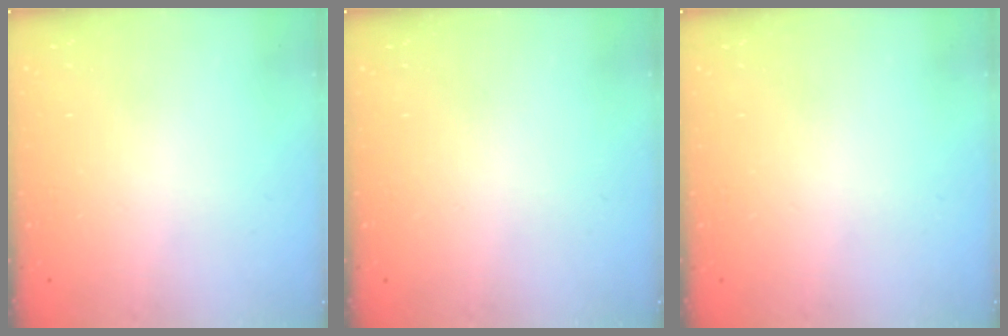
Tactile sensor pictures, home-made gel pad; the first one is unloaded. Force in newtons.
{"total": 0.0}
{"total": 0.0}